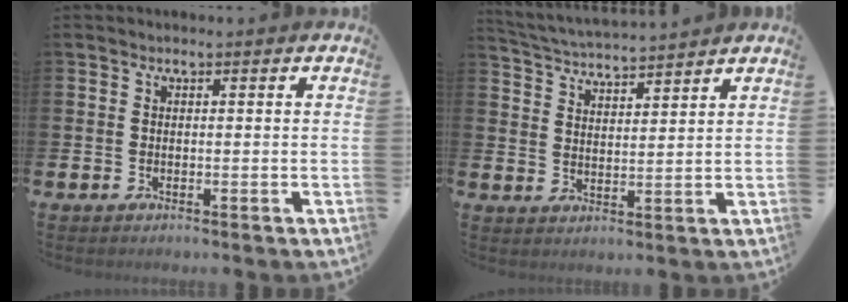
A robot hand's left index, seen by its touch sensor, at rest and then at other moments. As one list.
[{"total": 4.3, "force": [4.3, 0.0, 0.1], "torque": [-0.024, -0.030, 0.077]}]